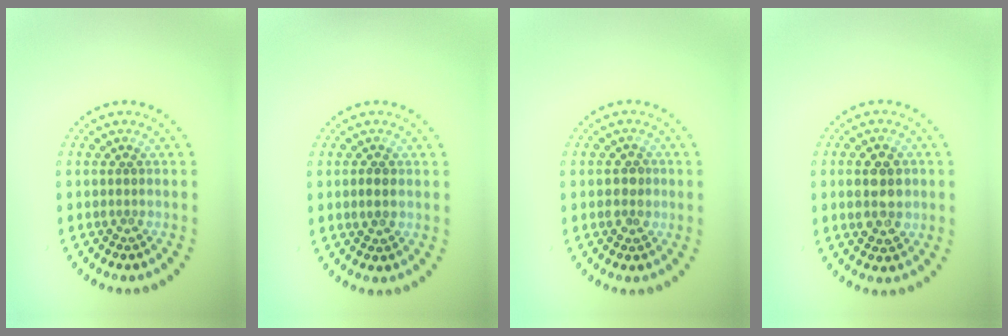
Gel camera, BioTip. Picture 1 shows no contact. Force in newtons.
{"total": 0.9, "press": 0.9, "slide": 0.2}
{"total": 1.7, "press": 1.7, "slide": 0.3}
{"total": 4.3, "press": 4.3, "slide": 0.3}